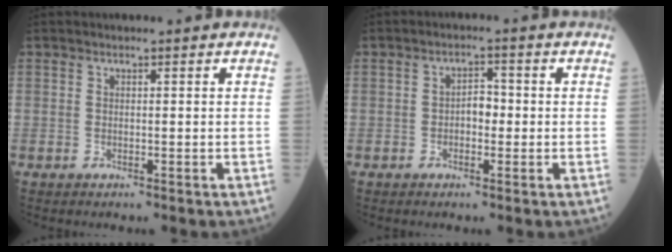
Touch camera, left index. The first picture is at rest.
{"total": 2.6, "force": [-0.4, 1.4, 2.2], "torque": [-0.029, 0.010, -0.010]}